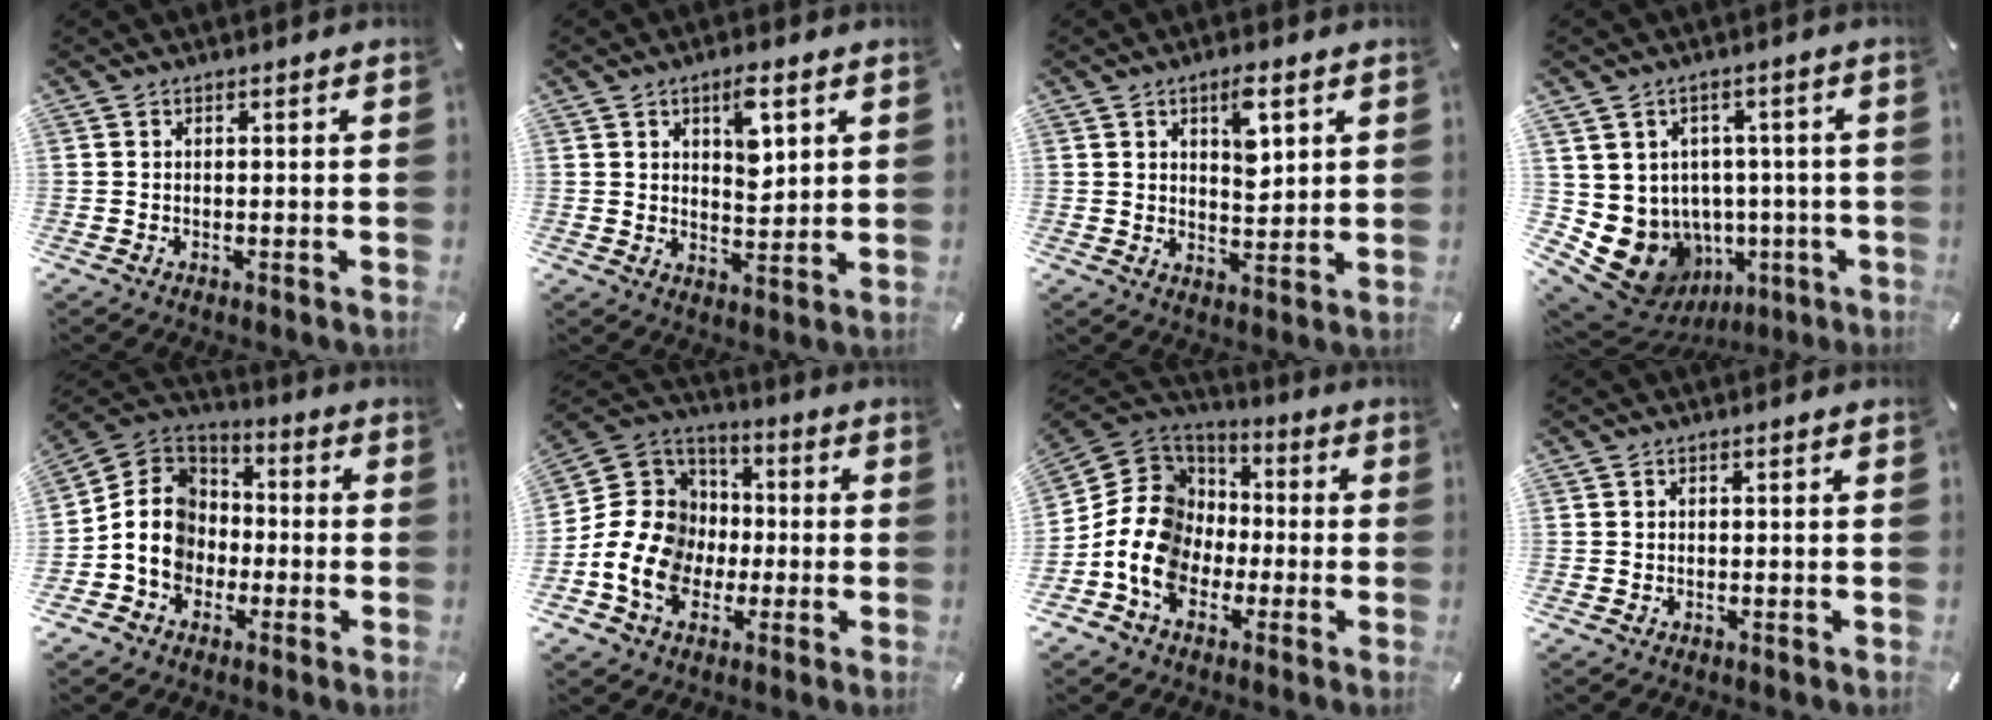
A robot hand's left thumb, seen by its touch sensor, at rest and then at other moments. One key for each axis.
{"total": 7.2, "fx": 3.5, "fy": 3.8, "fz": 5.0, "tx": -0.061, "ty": -0.017, "tz": 0.053}
{"total": 7.0, "fx": 3.4, "fy": 3.6, "fz": 5.0, "tx": -0.061, "ty": -0.018, "tz": 0.050}
{"total": 10.7, "fx": -2.9, "fy": 9.5, "fz": 4.0, "tx": -0.088, "ty": -0.011, "tz": -0.038}
{"total": 11.5, "fx": -3.2, "fy": 10.3, "fz": 4.1, "tx": -0.115, "ty": 0.019, "tz": -0.061}
{"total": 16.2, "fx": -4.3, "fy": 14.1, "fz": 6.8, "tx": -0.151, "ty": 0.026, "tz": -0.078}
{"total": 14.4, "fx": -3.9, "fy": 12.5, "fz": 5.9, "tx": -0.143, "ty": 0.018, "tz": -0.073}
{"total": 0.0}